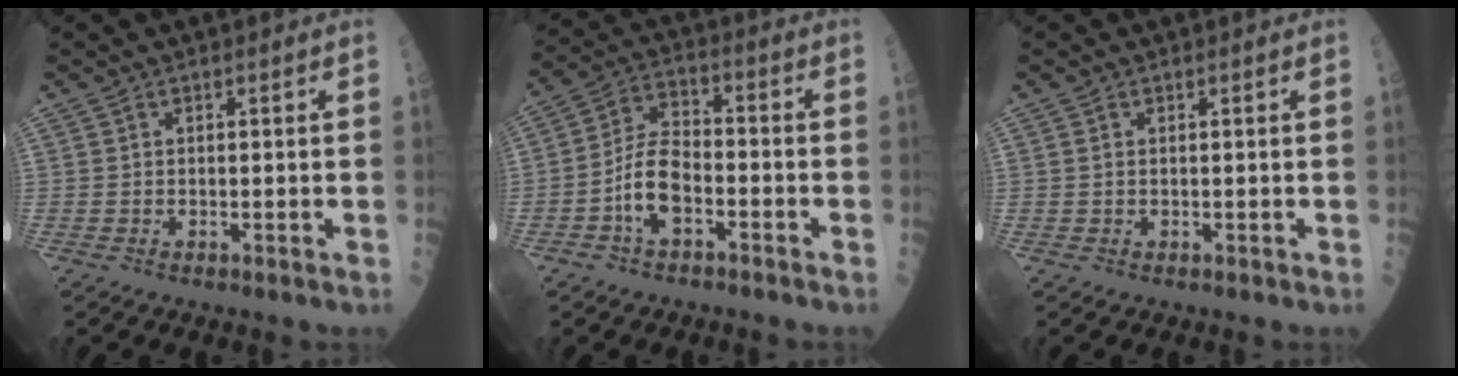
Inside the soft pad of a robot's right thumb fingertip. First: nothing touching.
{"total": 9.0, "force": [-3.3, 4.6, 7.0], "torque": [-0.132, 0.039, -0.068]}
{"total": 0.6, "force": [0.1, 0.4, 0.4], "torque": [-0.009, 0.002, 0.002]}